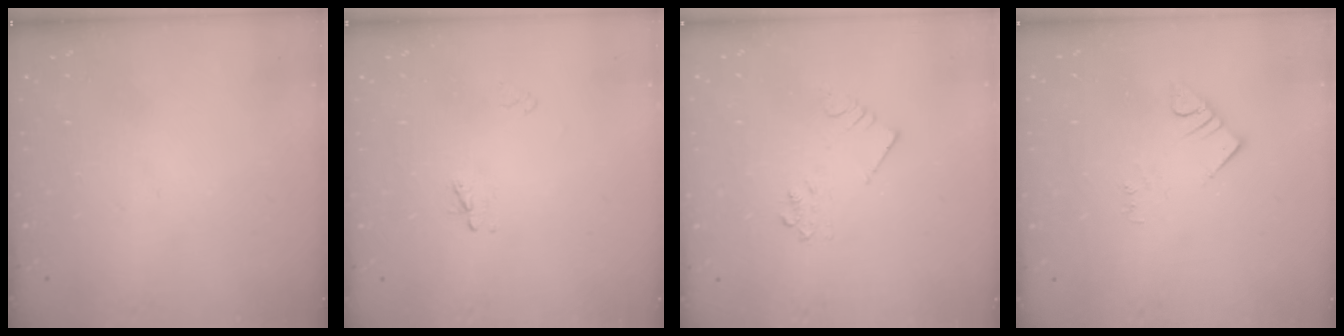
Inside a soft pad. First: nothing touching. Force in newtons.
{"total": 2.3, "press": 2.3, "slide": 0.3}
{"total": 3.2, "press": 3.2, "slide": 0.2}
{"total": 2.8, "press": 2.8, "slide": 0.2}